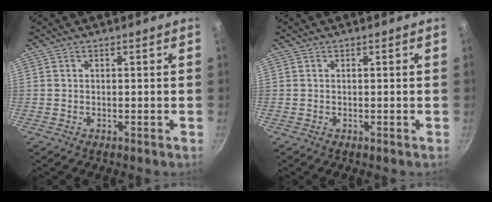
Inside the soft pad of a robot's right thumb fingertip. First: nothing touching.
{"total": 0.0}